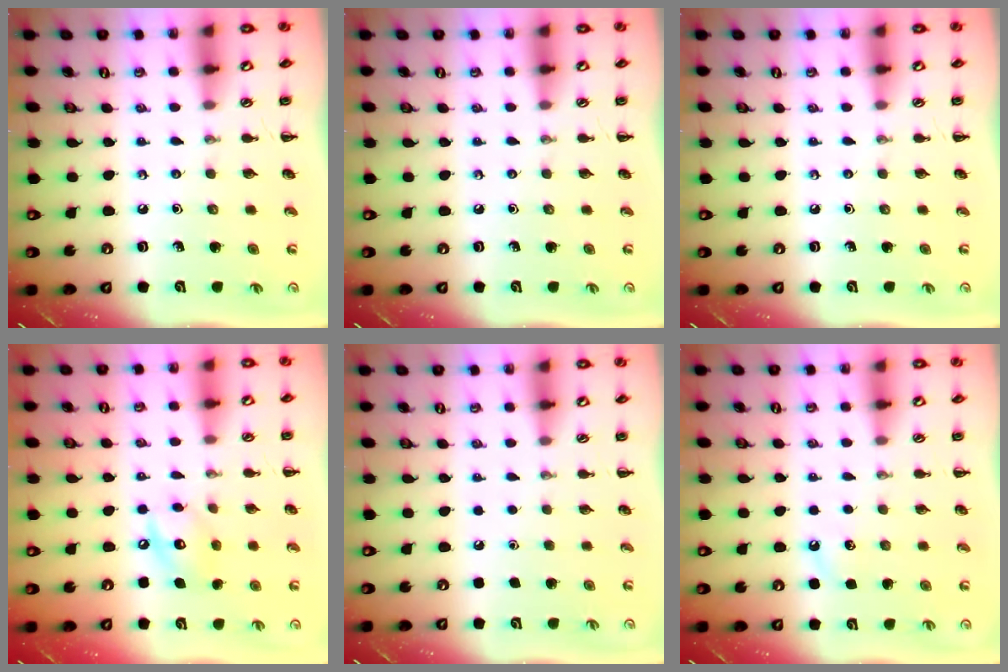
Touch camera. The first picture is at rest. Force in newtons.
{"total": 0.0}
{"total": 0.0}
{"total": 9.0, "press": 8.9, "slide": 1.1}
{"total": 1.7, "press": 1.7, "slide": 0.1}
{"total": 3.0, "press": 2.9, "slide": 0.9}